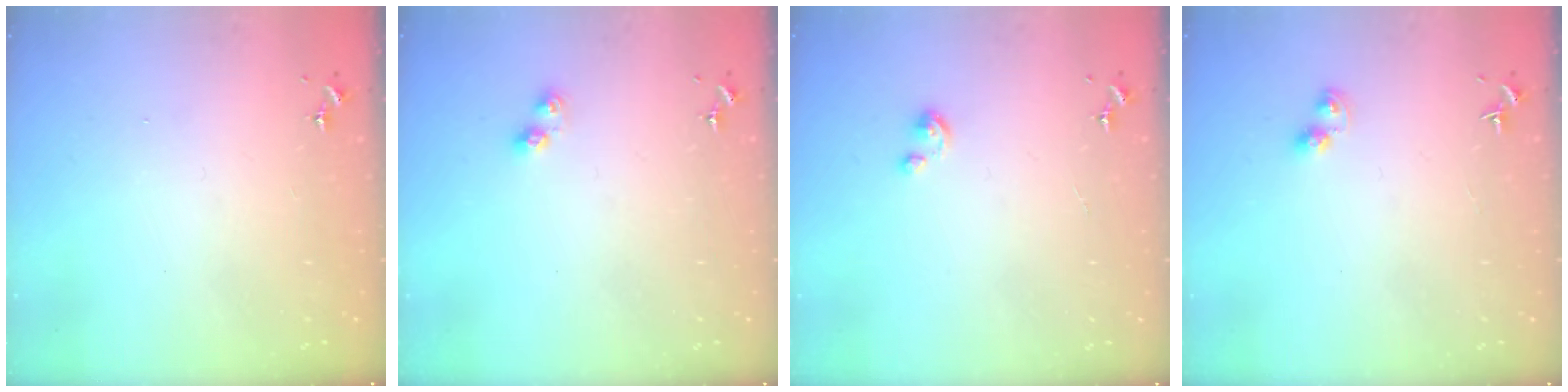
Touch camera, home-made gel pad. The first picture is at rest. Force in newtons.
{"total": 4.8, "press": 4.8, "slide": 0.3}
{"total": 2.3, "press": 2.3, "slide": 0.3}
{"total": 4.2, "press": 4.2, "slide": 0.4}